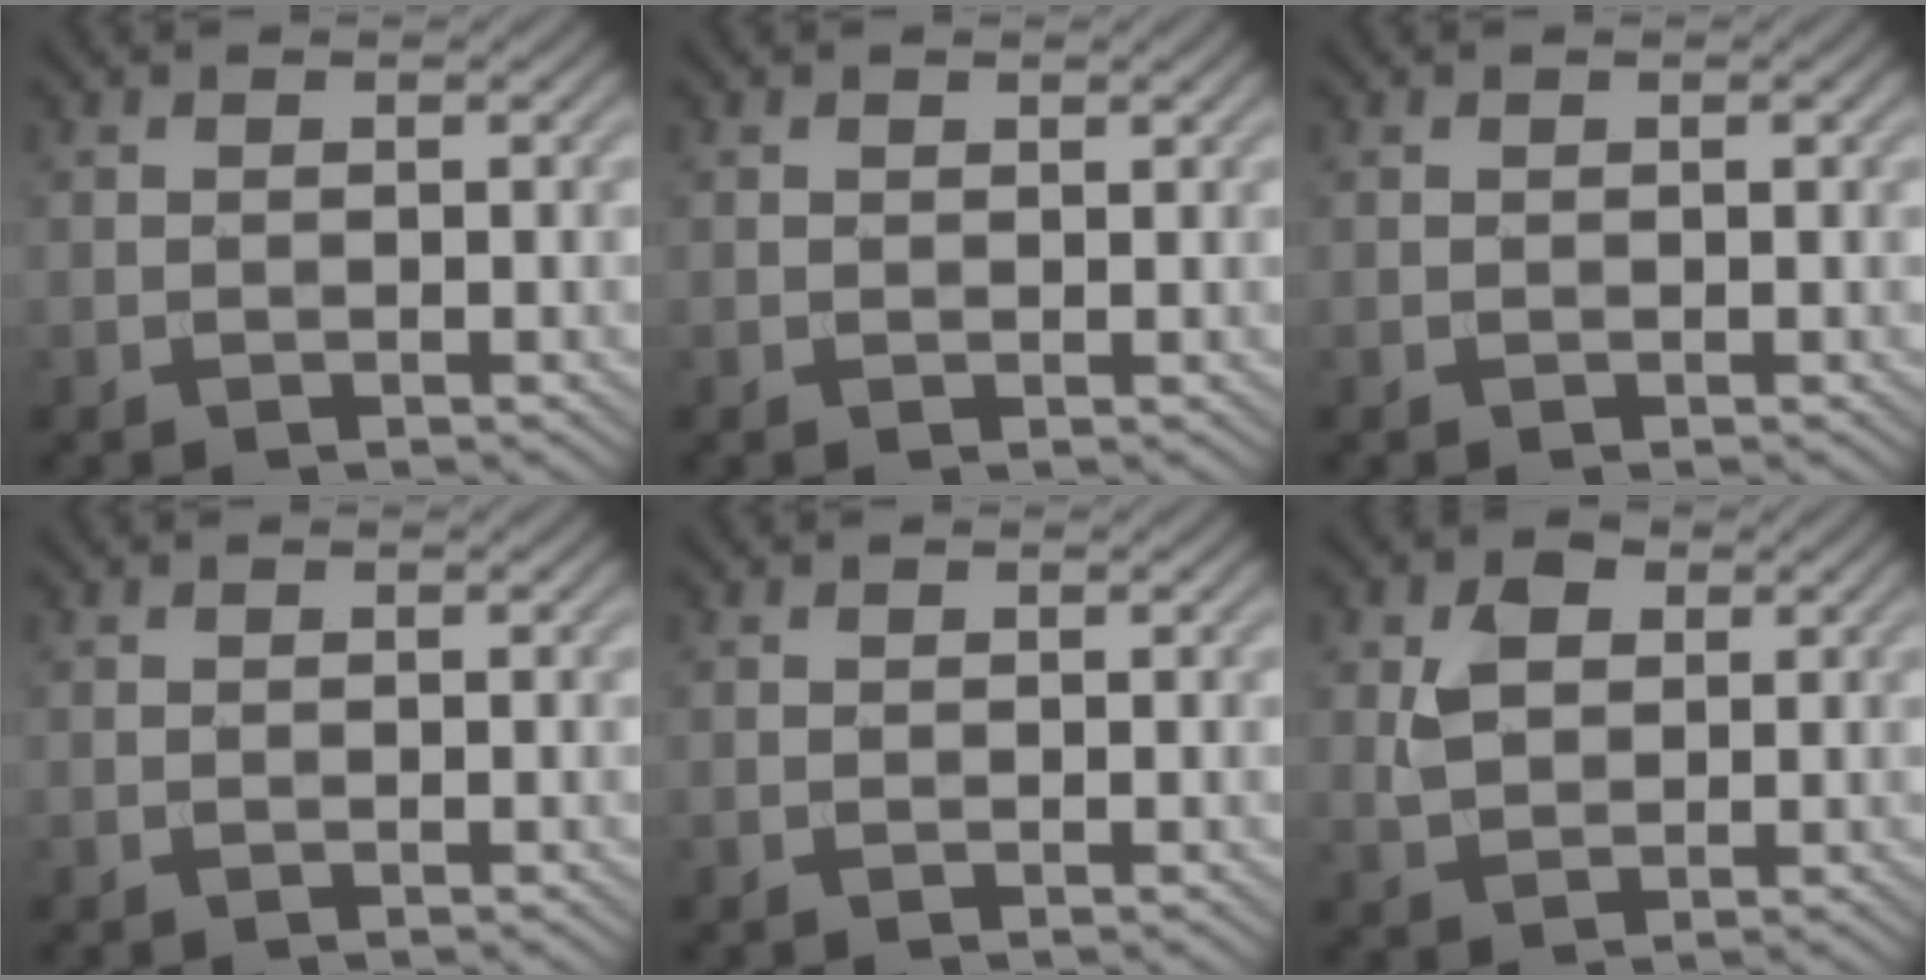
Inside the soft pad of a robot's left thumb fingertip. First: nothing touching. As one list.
[{"total": 0.7, "force": [0.6, 0.3, 0.1], "torque": [-0.003, 0.000, 0.013]}, {"total": 0.0}, {"total": 0.0}, {"total": 0.0}, {"total": 4.3, "force": [1.4, 3.3, 2.5], "torque": [-0.059, 0.003, 0.029]}]